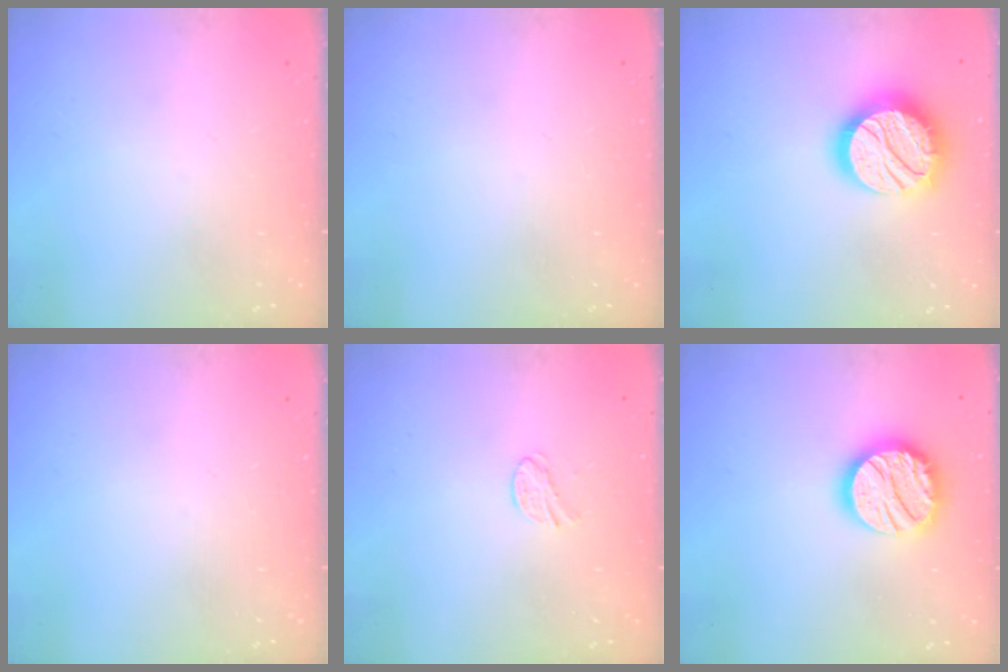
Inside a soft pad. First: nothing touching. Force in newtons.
{"total": 0.0}
{"total": 18.8, "press": 18.7, "slide": 1.2}
{"total": 0.0}
{"total": 5.4, "press": 5.4, "slide": 0.5}
{"total": 18.1, "press": 18.1, "slide": 1.3}